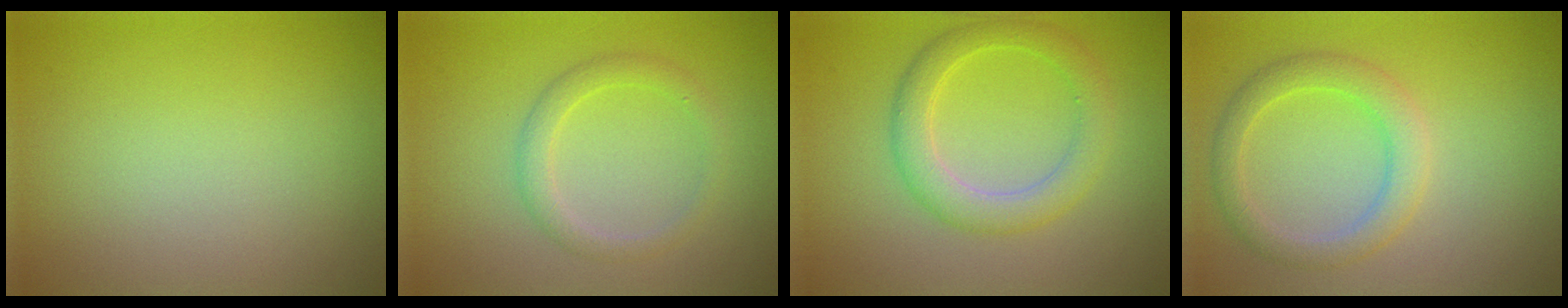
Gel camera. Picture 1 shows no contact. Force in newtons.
{"total": 2.0, "press": 2.0, "slide": 0.1}
{"total": 3.5, "press": 3.5, "slide": 0.1}
{"total": 3.1, "press": 3.1, "slide": 0.1}